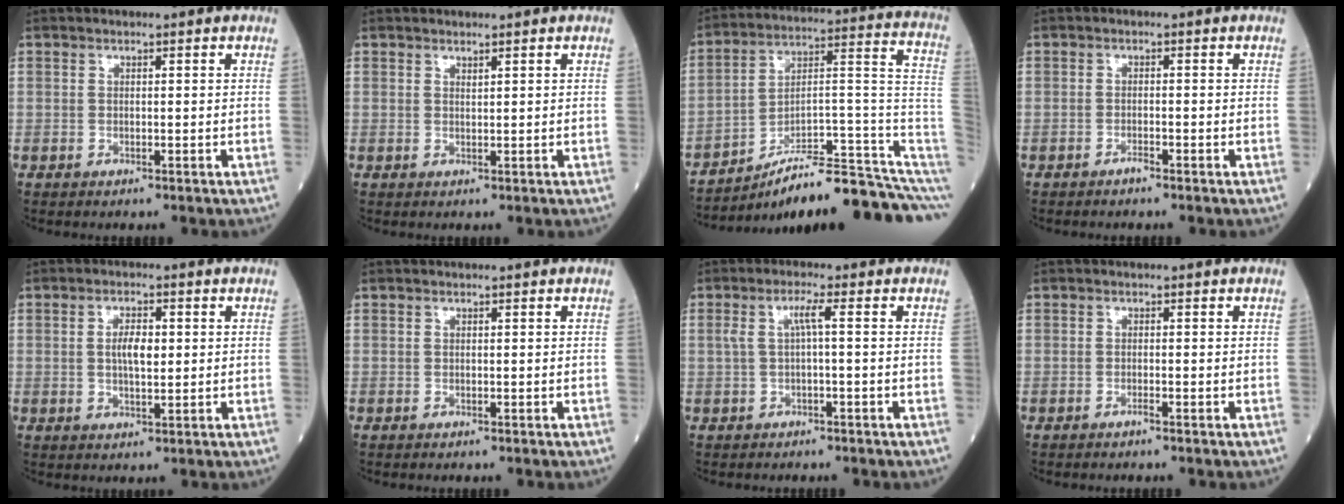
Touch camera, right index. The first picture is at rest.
{"total": 0.5, "force": [0.5, -0.1, 0.2], "torque": [-0.008, -0.006, 0.009]}
{"total": 19.0, "force": [-15.0, 0.4, 11.6], "torque": [-0.104, 0.065, -0.225]}
{"total": 1.1, "force": [-0.9, 0.1, 0.6], "torque": [-0.014, 0.001, -0.016]}
{"total": 4.1, "force": [0.4, 1.5, 3.8], "torque": [-0.071, 0.005, 0.009]}
{"total": 0.0}
{"total": 2.8, "force": [0.3, 0.0, 2.8], "torque": [-0.057, 0.011, 0.008]}
{"total": 0.7, "force": [-0.5, -0.1, 0.5], "torque": [-0.010, 0.000, -0.008]}